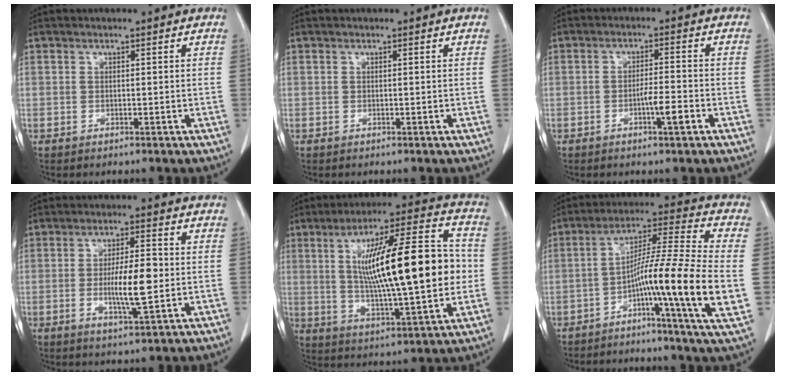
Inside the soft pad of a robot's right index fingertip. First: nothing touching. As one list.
[{"total": 0.0}, {"total": 4.2, "force": [-1.8, 0.1, 3.8], "torque": [-0.059, -0.001, -0.030]}, {"total": 7.8, "force": [-0.9, 1.3, 7.6], "torque": [-0.137, -0.004, -0.016]}, {"total": 22.4, "force": [1.7, 3.8, 22.1], "torque": [-0.363, 0.021, 0.028]}, {"total": 16.6, "force": [-3.8, -1.0, 16.1], "torque": [-0.267, 0.002, -0.076]}]